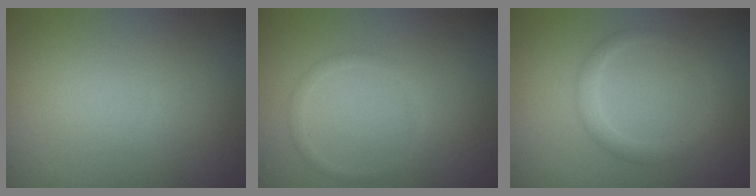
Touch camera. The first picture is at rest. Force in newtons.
{"total": 1.0, "press": 1.0, "slide": 0.1}
{"total": 1.5, "press": 1.5, "slide": 0.1}